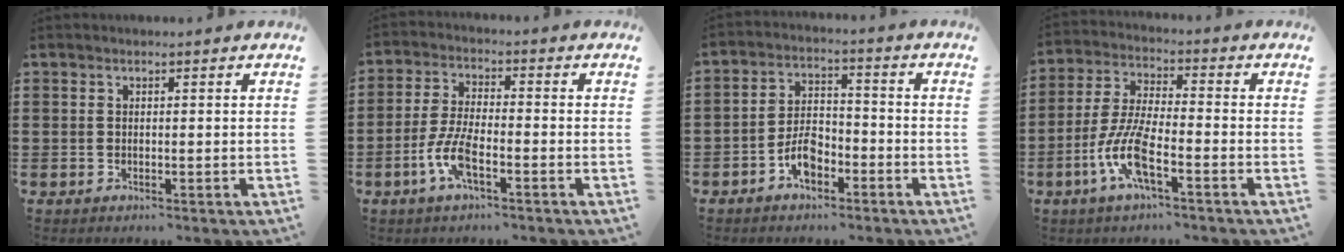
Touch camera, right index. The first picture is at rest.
{"total": 6.3, "force": [-2.9, 1.8, 5.3], "torque": [-0.125, -0.010, -0.060]}
{"total": 5.5, "force": [-3.0, 2.9, 3.7], "torque": [-0.078, 0.006, -0.059]}
{"total": 8.5, "force": [-3.8, 2.1, 7.3], "torque": [-0.172, -0.010, -0.078]}